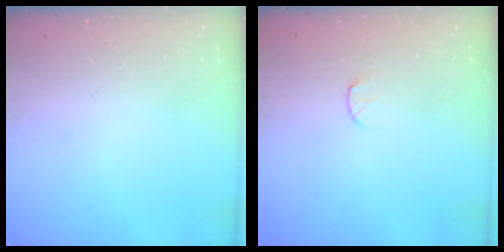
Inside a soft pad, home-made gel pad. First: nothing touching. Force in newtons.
{"total": 5.4, "press": 5.4, "slide": 0.6}